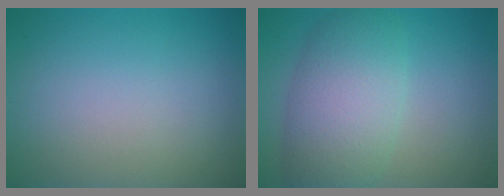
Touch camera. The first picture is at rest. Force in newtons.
{"total": 6.8, "press": 6.8, "slide": 0.2}